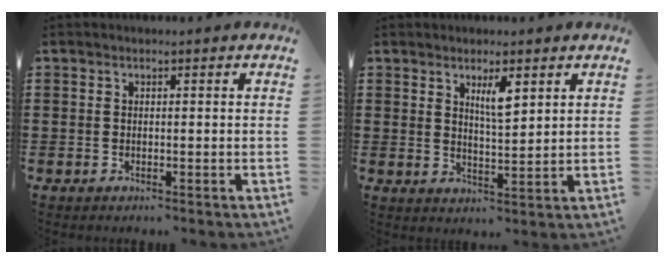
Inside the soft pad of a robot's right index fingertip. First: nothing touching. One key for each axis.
{"total": 3.9, "fx": 2.2, "fy": 1.0, "fz": 3.1, "tx": -0.057, "ty": 0.001, "tz": 0.035}